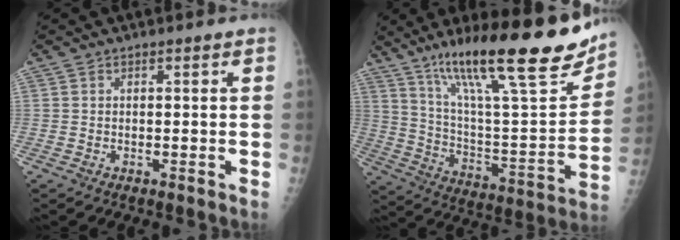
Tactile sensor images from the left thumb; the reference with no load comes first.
{"total": 28.6, "force": [18.5, 6.1, 21.0], "torque": [-0.308, -0.052, 0.306]}